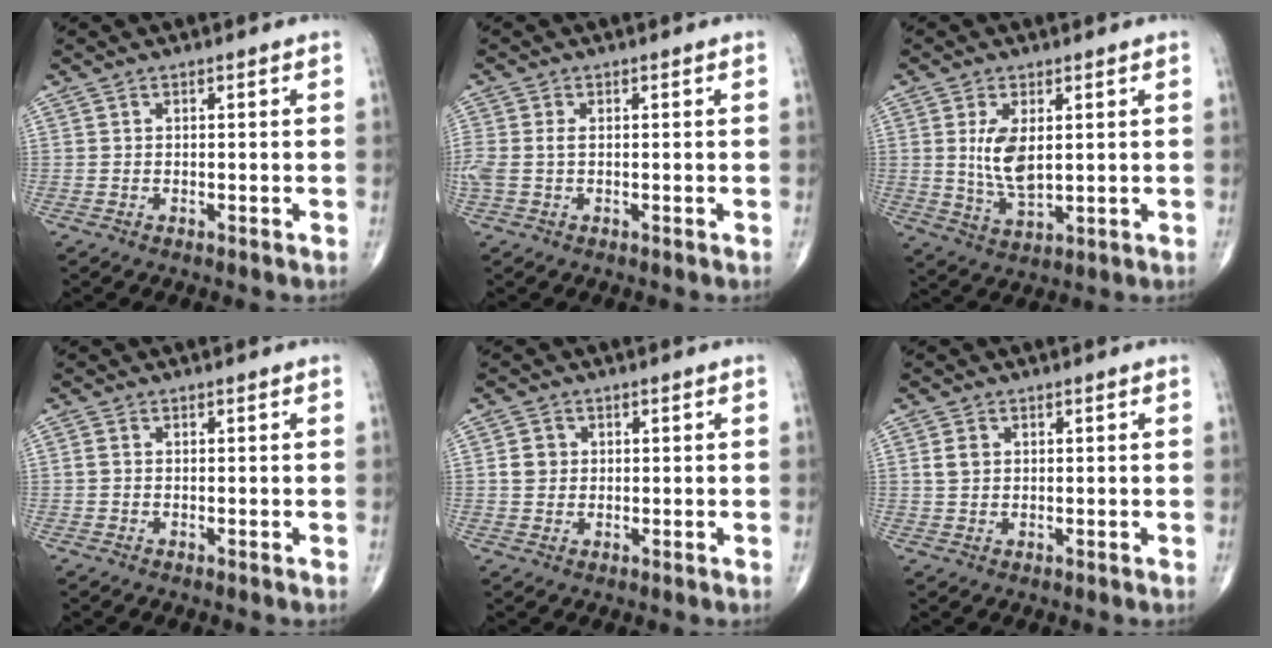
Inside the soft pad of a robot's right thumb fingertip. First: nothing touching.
{"total": 3.2, "force": [0.0, 1.9, 2.6], "torque": [-0.083, 0.010, 0.002]}
{"total": 7.5, "force": [1.4, 3.6, 6.4], "torque": [-0.116, -0.017, 0.036]}
{"total": 0.9, "force": [0.0, 0.7, 0.7], "torque": [-0.014, 0.000, -0.003]}
{"total": 3.0, "force": [0.4, 2.7, 1.3], "torque": [-0.011, 0.003, 0.008]}
{"total": 2.4, "force": [0.6, 1.9, 1.4], "torque": [-0.023, 0.001, 0.015]}